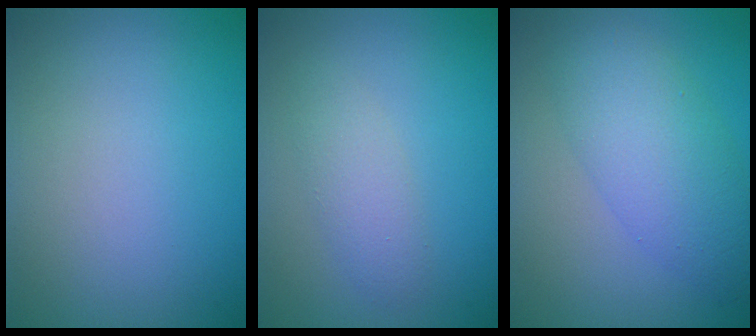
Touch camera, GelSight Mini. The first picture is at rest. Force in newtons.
{"total": 2.1, "press": 2.1, "slide": 0.1}
{"total": 5.5, "press": 5.5, "slide": 0.3}